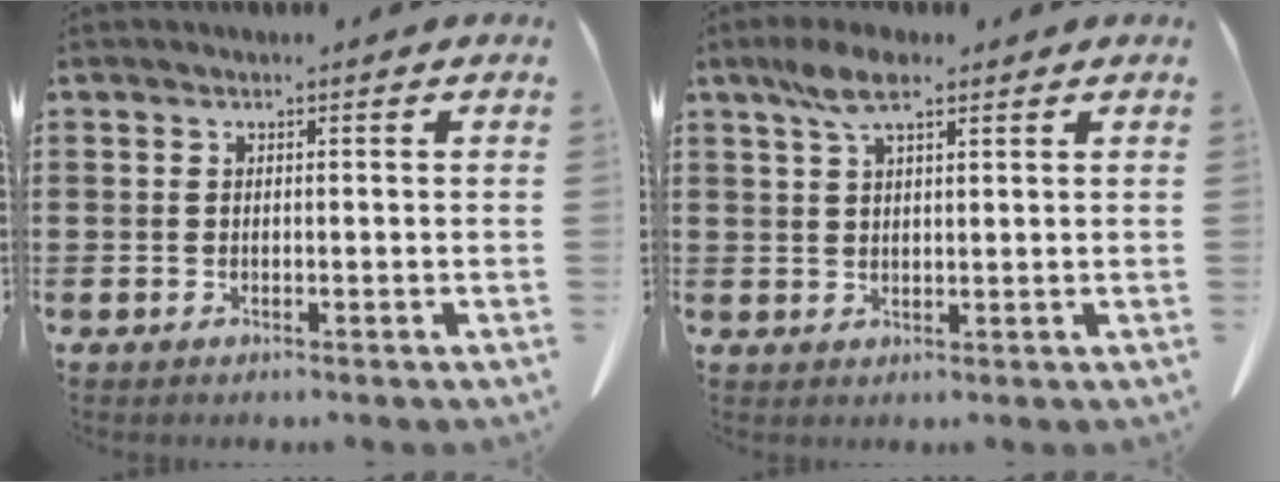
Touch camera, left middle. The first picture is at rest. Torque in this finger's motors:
{"motor_torque": [2.14, 0.00, 0.79, 0.21]}